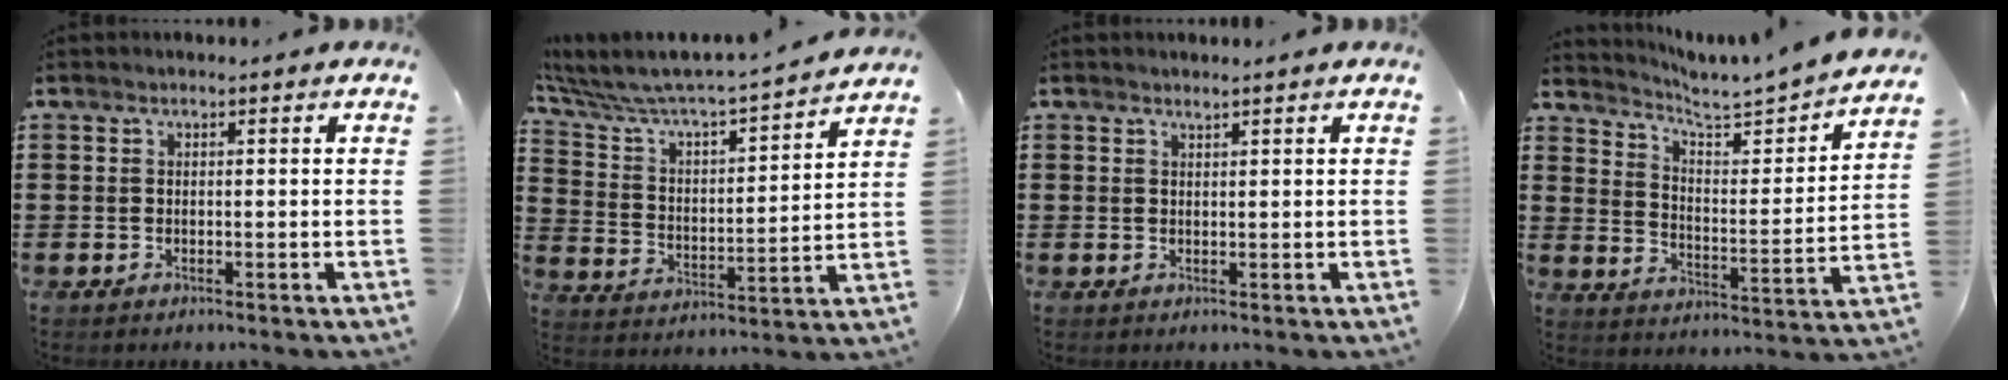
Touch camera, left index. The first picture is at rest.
{"total": 4.9, "force": [4.7, 0.4, 1.1], "torque": [-0.049, -0.048, 0.071]}
{"total": 0.9, "force": [0.9, -0.1, 0.1], "torque": [-0.004, -0.004, 0.017]}
{"total": 3.8, "force": [3.7, -0.2, 0.8], "torque": [-0.041, -0.038, 0.051]}